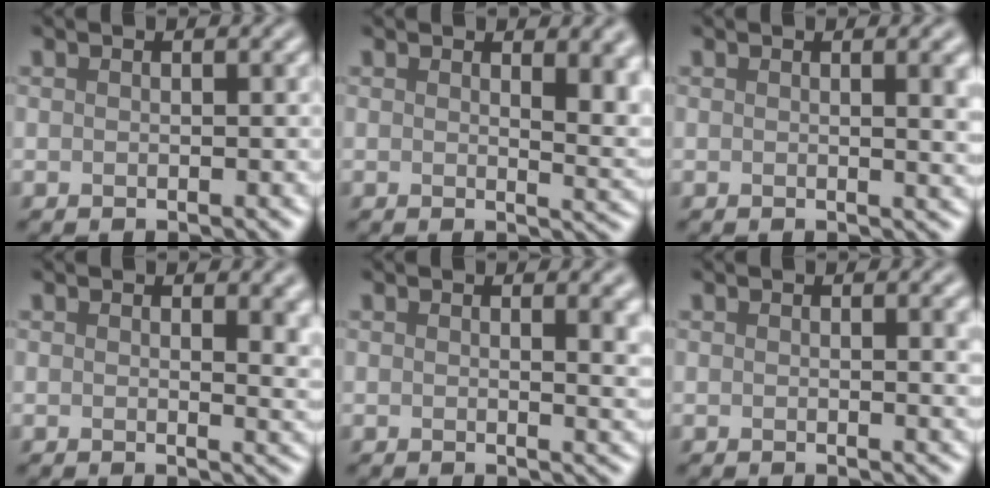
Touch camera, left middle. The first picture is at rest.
{"total": 4.7, "force": [1.6, 2.1, 3.9], "torque": [-0.045, -0.008, 0.031]}
{"total": 2.8, "force": [0.7, 0.9, 2.6], "torque": [-0.025, -0.001, 0.009]}
{"total": 3.8, "force": [1.4, 1.8, 3.0], "torque": [-0.025, -0.005, 0.022]}
{"total": 3.1, "force": [1.2, 1.3, 2.6], "torque": [-0.019, 0.000, 0.015]}
{"total": 1.6, "force": [0.6, 0.4, 1.4], "torque": [-0.013, -0.001, 0.009]}